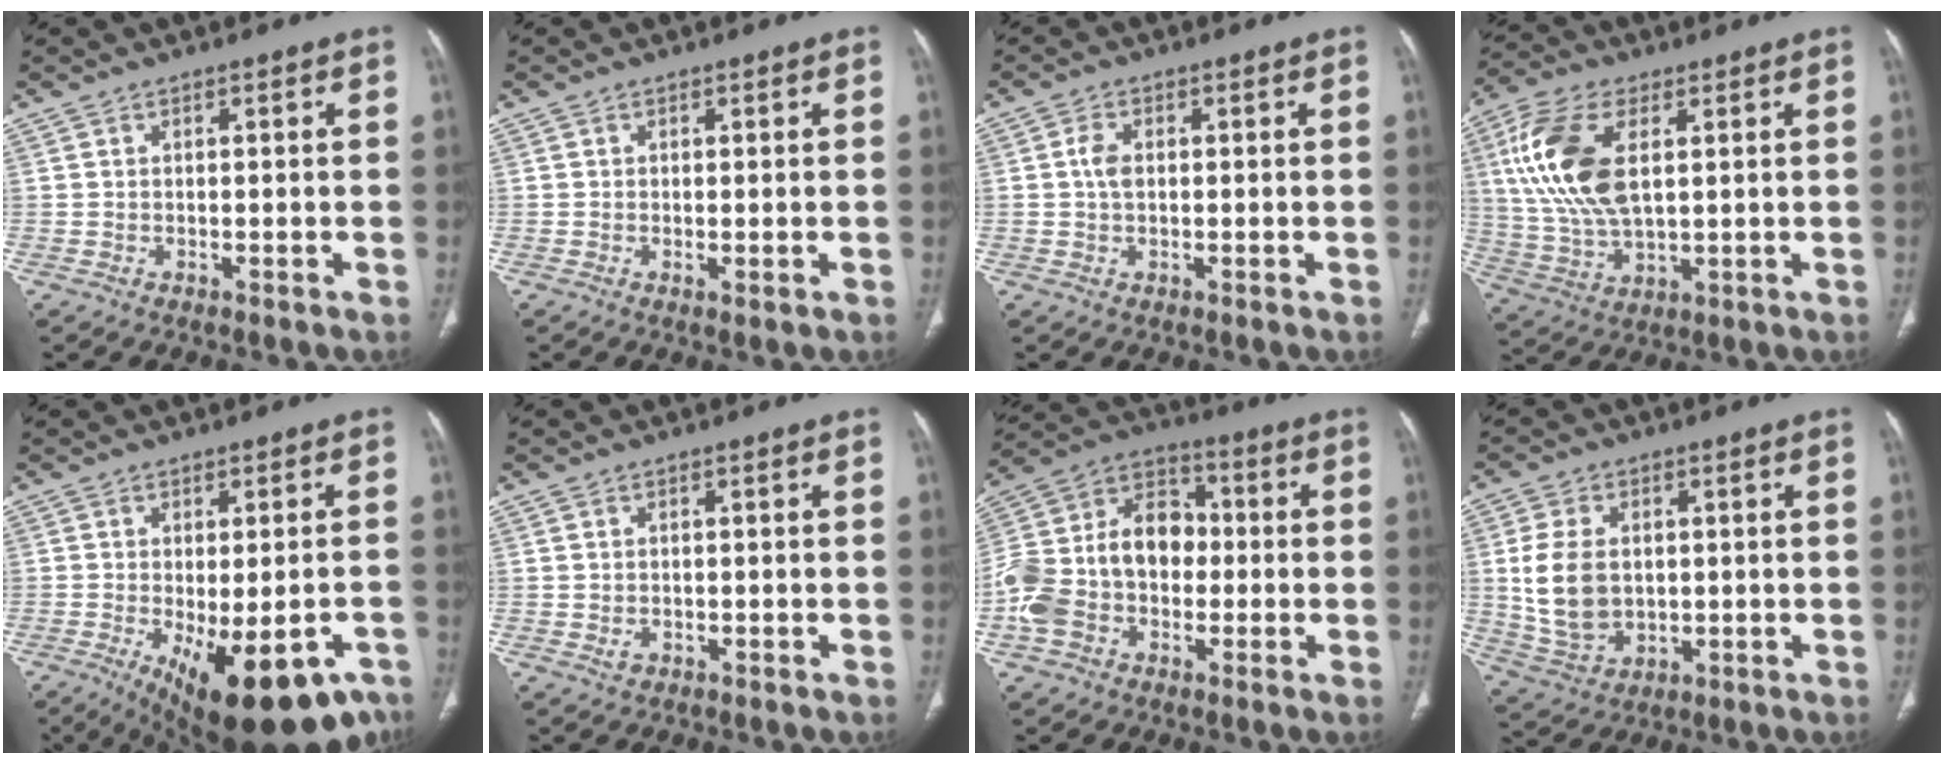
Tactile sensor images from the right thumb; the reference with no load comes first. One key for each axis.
{"total": 0.9, "fx": -0.2, "fy": 0.3, "fz": 0.8, "tx": -0.018, "ty": -0.004, "tz": -0.002}
{"total": 2.8, "fx": 0.2, "fy": 1.8, "fz": 2.2, "tx": -0.041, "ty": 0.003, "tz": 0.000}
{"total": 15.8, "fx": 3.8, "fy": 8.1, "fz": 13.1, "tx": -0.276, "ty": -0.003, "tz": 0.078}
{"total": 18.7, "fx": -9.6, "fy": 7.8, "fz": 14.1, "tx": -0.150, "ty": -0.002, "tz": -0.118}
{"total": 1.4, "fx": -0.4, "fy": 1.1, "fz": 0.7, "tx": -0.012, "ty": 0.003, "tz": -0.002}
{"total": 18.3, "fx": -2.4, "fy": 13.4, "fz": 12.2, "tx": -0.227, "ty": 0.051, "tz": -0.044}
{"total": 11.2, "fx": 0.8, "fy": 7.8, "fz": 8.0, "tx": -0.148, "ty": -0.007, "tz": 0.029}